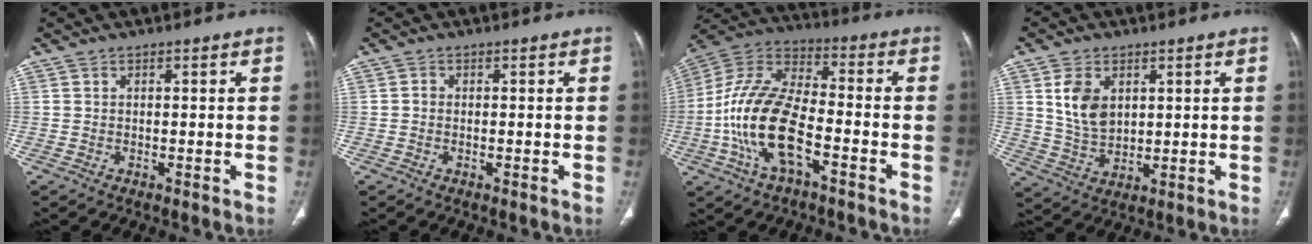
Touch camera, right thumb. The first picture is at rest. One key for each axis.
{"total": 0.8, "fx": -0.2, "fy": 0.7, "fz": 0.4, "tx": -0.003, "ty": 0.002, "tz": -0.007}
{"total": 17.5, "fx": -5.4, "fy": 8.3, "fz": 14.4, "tx": -0.289, "ty": 0.035, "tz": -0.102}
{"total": 8.1, "fx": 2.6, "fy": 5.5, "fz": 5.3, "tx": -0.081, "ty": -0.014, "tz": 0.058}